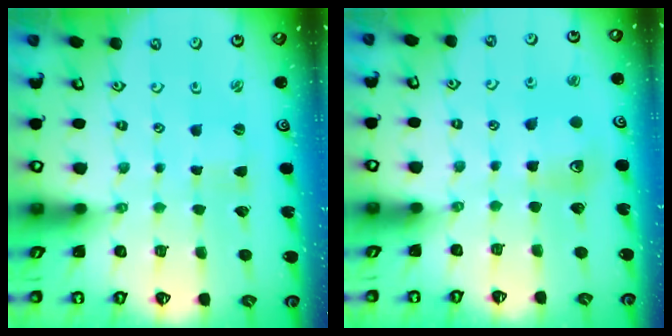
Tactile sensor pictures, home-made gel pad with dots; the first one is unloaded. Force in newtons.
{"total": 8.8, "press": 8.8, "slide": 0.8}